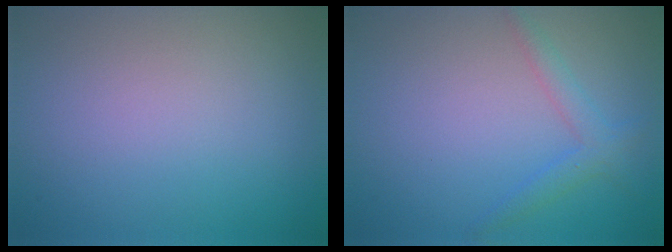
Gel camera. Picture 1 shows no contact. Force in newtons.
{"total": 2.0, "press": 2.0, "slide": 0.1}